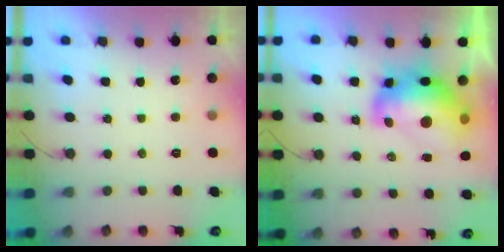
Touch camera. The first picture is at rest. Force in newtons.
{"total": 16.3, "press": 16.2, "slide": 1.9}